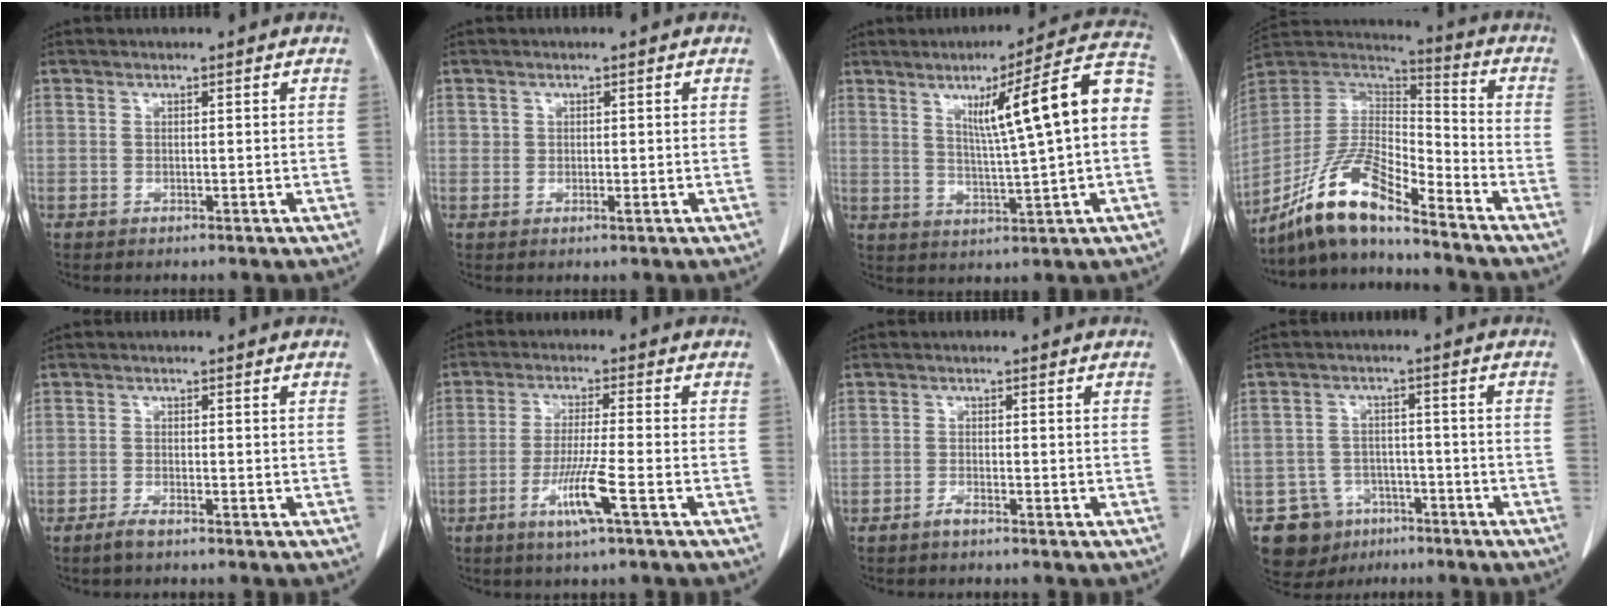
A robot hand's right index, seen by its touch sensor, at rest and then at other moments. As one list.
[{"total": 0.8, "force": [0.3, 0.6, 0.5], "torque": [-0.002, -0.003, 0.001]}, {"total": 14.5, "force": [2.6, 0.0, 14.2], "torque": [-0.205, 0.022, 0.038]}, {"total": 11.9, "force": [-9.2, 1.7, 7.3], "torque": [-0.147, 0.017, -0.178]}, {"total": 1.8, "force": [-1.1, 0.1, 1.4], "torque": [-0.026, -0.002, -0.024]}, {"total": 7.0, "force": [-3.0, -0.7, 6.3], "torque": [-0.121, -0.016, -0.060]}, {"total": 1.3, "force": [-0.9, 0.1, 1.0], "torque": [-0.015, 0.000, -0.017]}, {"total": 7.1, "force": [-4.2, 5.7, 0.4], "torque": [0.000, 0.019, -0.061]}]